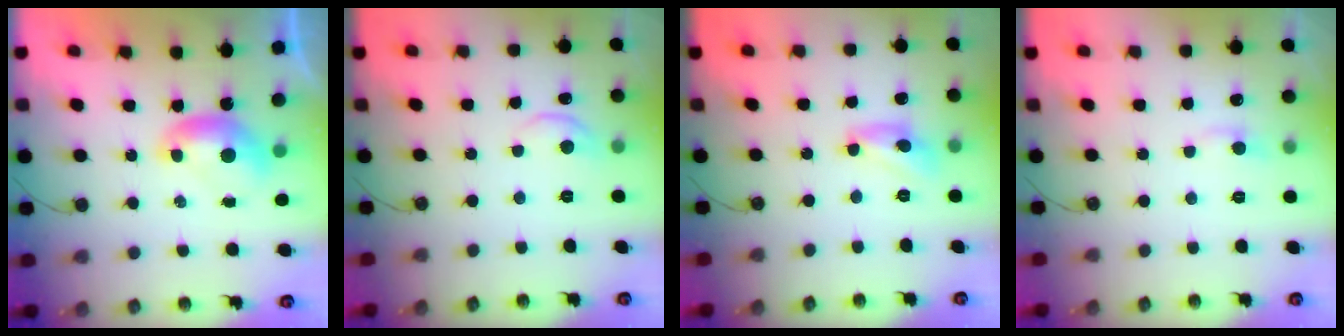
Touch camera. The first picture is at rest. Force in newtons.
{"total": 3.2, "press": 3.1, "slide": 0.6}
{"total": 6.9, "press": 6.9, "slide": 0.5}
{"total": 0.7, "press": 0.3, "slide": 0.7}